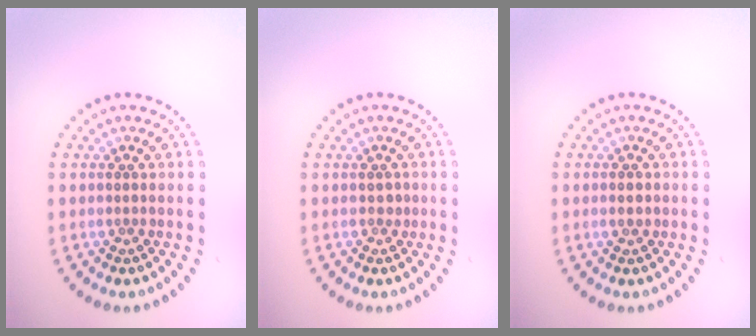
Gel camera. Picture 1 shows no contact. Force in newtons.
{"total": 0.5, "press": 0.4, "slide": 0.3}
{"total": 1.1, "press": 1.1, "slide": 0.1}